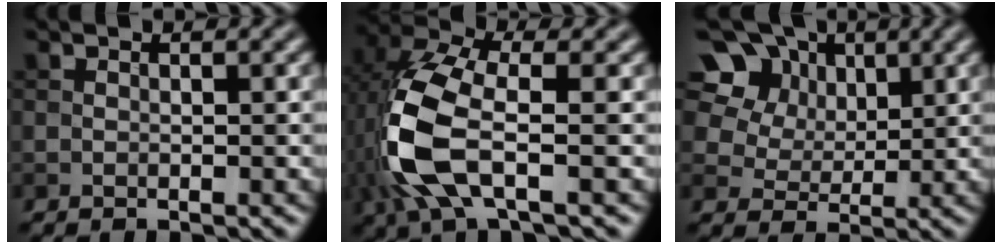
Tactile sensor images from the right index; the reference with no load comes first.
{"total": 9.1, "force": [-1.7, 3.8, 8.1], "torque": [-0.199, 0.007, -0.045]}
{"total": 14.9, "force": [7.4, 11.0, 6.8], "torque": [-0.180, 0.036, 0.148]}